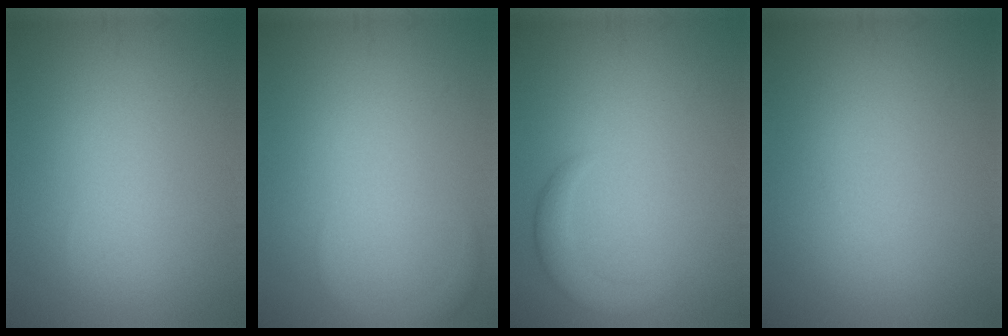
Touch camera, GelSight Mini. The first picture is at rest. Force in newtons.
{"total": 1.2, "press": 1.2, "slide": 0.2}
{"total": 2.6, "press": 2.6, "slide": 0.3}
{"total": 0.0}